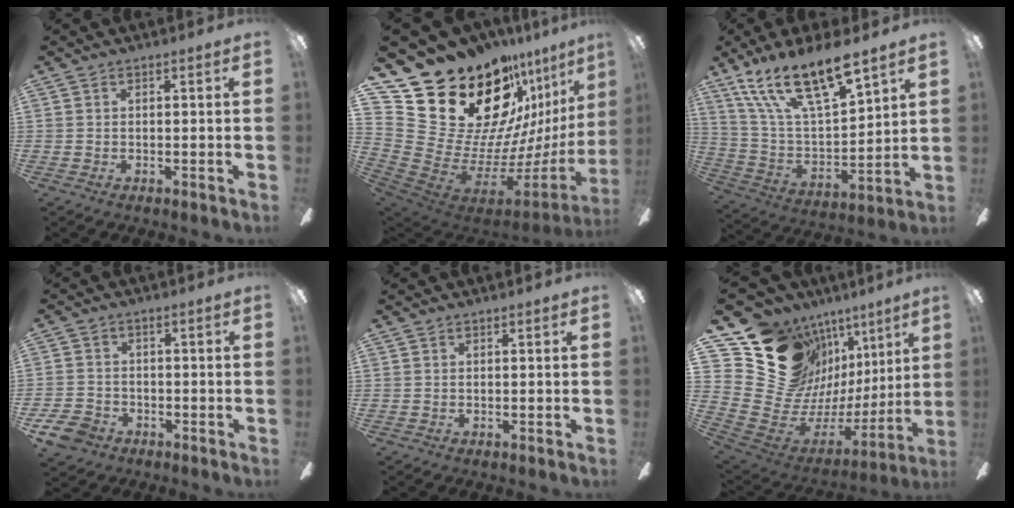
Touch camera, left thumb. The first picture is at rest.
{"total": 32.1, "force": [19.2, 17.9, 18.4], "torque": [-0.298, -0.177, 0.413]}
{"total": 19.3, "force": [13.9, 5.9, 12.1], "torque": [-0.257, -0.092, 0.240]}
{"total": 6.5, "force": [-3.9, 4.6, 2.3], "torque": [-0.063, 0.022, -0.076]}
{"total": 0.0}
{"total": 21.7, "force": [10.9, 16.2, 9.4], "torque": [-0.174, -0.071, 0.236]}